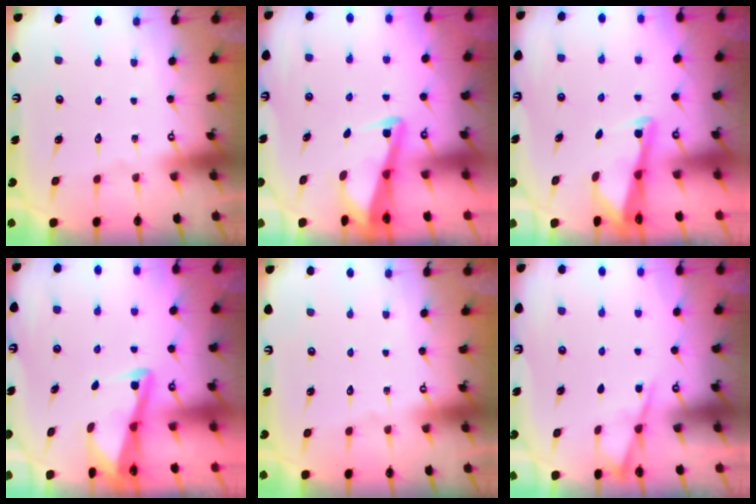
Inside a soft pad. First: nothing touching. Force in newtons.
{"total": 3.0, "press": 3.0, "slide": 0.3}
{"total": 2.5, "press": 2.5, "slide": 0.2}
{"total": 2.9, "press": 2.9, "slide": 0.4}
{"total": 0.0}
{"total": 2.8, "press": 2.8, "slide": 0.3}